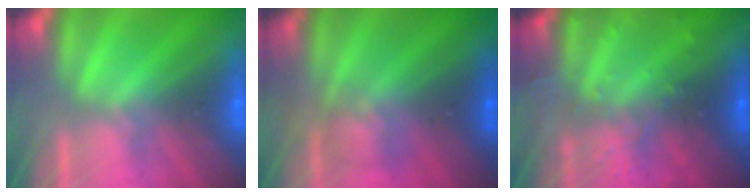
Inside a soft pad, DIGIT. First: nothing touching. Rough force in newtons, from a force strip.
{"total": 2.7}
{"total": 2.9}